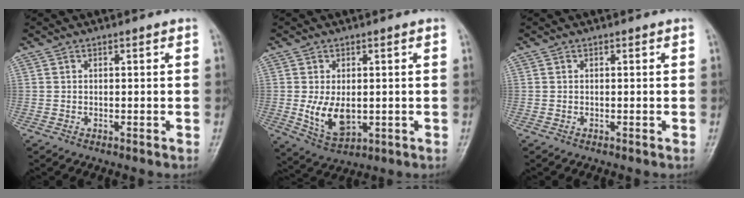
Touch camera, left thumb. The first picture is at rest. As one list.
[{"total": 7.4, "force": [-0.5, 4.5, 5.9], "torque": [-0.096, -0.016, 0.006]}, {"total": 0.0}]